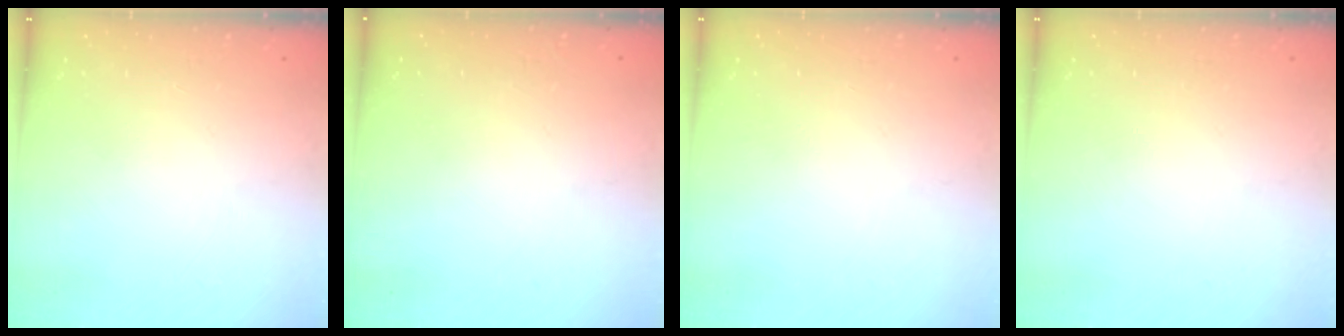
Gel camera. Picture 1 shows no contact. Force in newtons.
{"total": 4.7, "press": 4.7, "slide": 0.3}
{"total": 0.0}
{"total": 0.0}